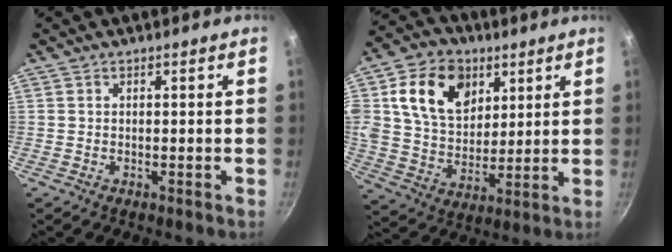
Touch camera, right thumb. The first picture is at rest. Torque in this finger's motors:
{"motor_torque": [2.44, 2.57, 2.09, 0.41, 0.64]}